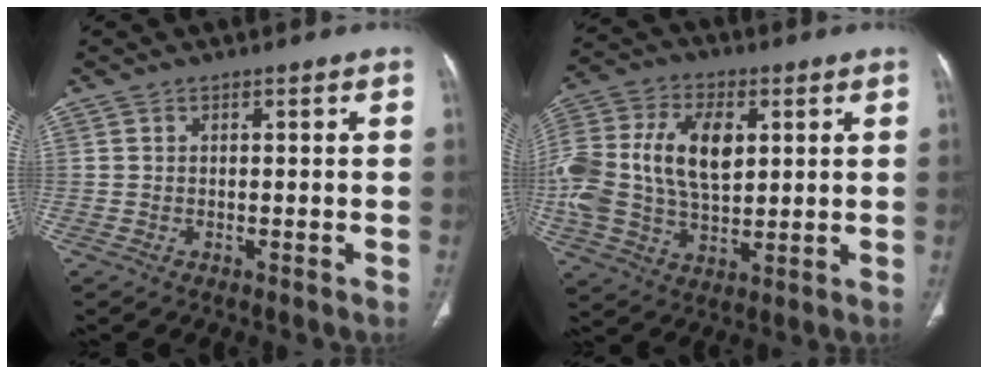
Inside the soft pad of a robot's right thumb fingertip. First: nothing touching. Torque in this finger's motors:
{"motor_torque": [2.37, 2.24, 1.85, -0.11, 0.25]}